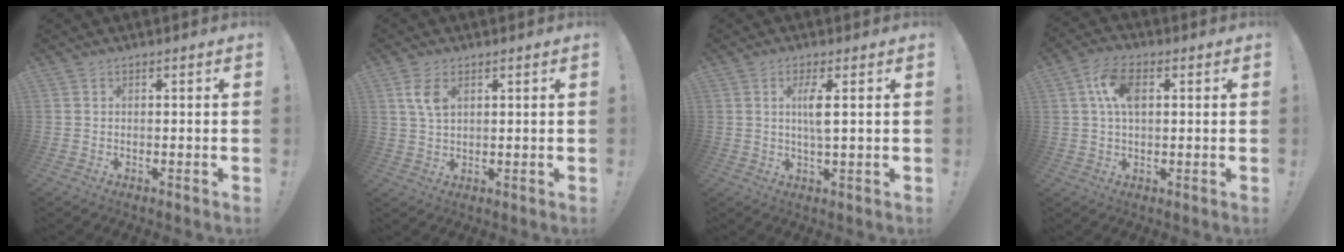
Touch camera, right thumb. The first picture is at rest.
{"total": 5.6, "force": [2.4, 2.8, 4.2], "torque": [-0.079, -0.009, 0.042]}
{"total": 5.3, "force": [1.3, 0.5, 5.1], "torque": [-0.088, -0.009, 0.015]}
{"total": 8.7, "force": [2.2, 4.8, 6.9], "torque": [-0.125, 0.007, 0.041]}